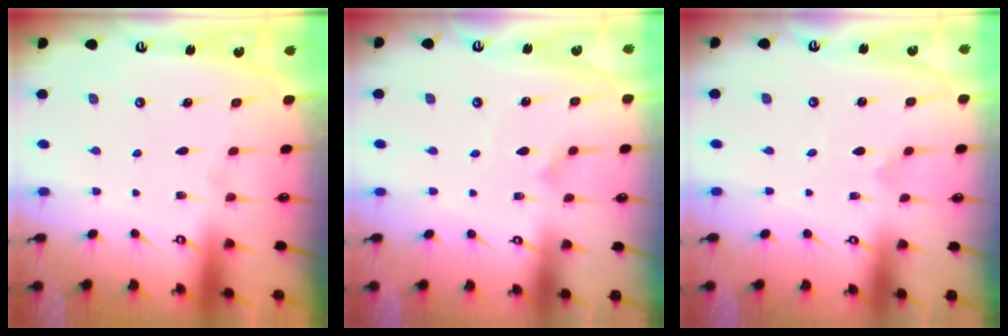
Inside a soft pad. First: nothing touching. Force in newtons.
{"total": 2.4, "press": 2.4, "slide": 0.2}
{"total": 0.0}